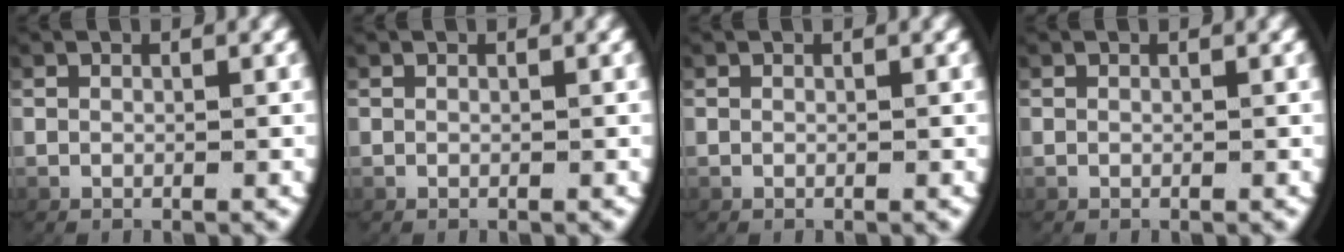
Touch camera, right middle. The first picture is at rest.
{"total": 0.0}
{"total": 0.0}
{"total": 0.0}